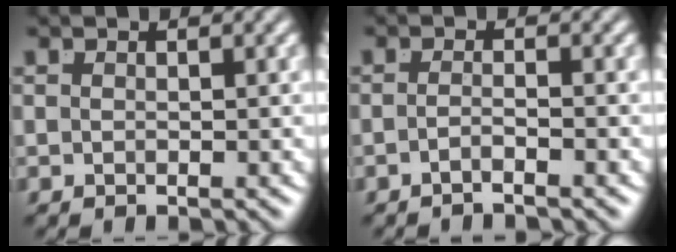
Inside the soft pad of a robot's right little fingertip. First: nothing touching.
{"total": 2.0, "force": [-1.7, -0.8, 0.8], "torque": [-0.015, -0.007, -0.029]}